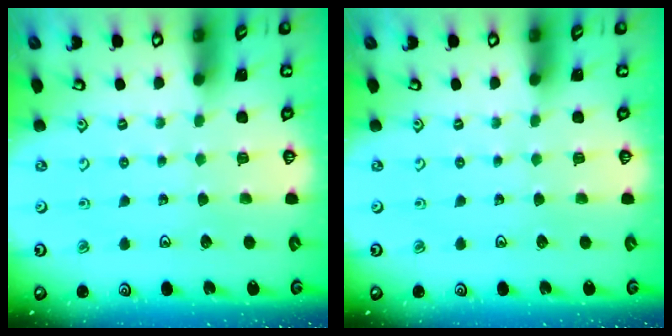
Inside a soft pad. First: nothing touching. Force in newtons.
{"total": 0.0}